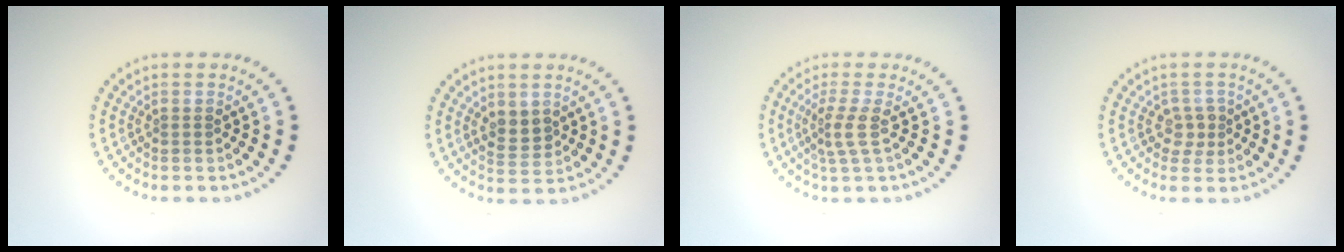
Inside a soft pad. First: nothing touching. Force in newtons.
{"total": 2.1, "press": 2.0, "slide": 0.6}
{"total": 2.2, "press": 1.6, "slide": 1.6}
{"total": 1.7, "press": 1.4, "slide": 1.0}